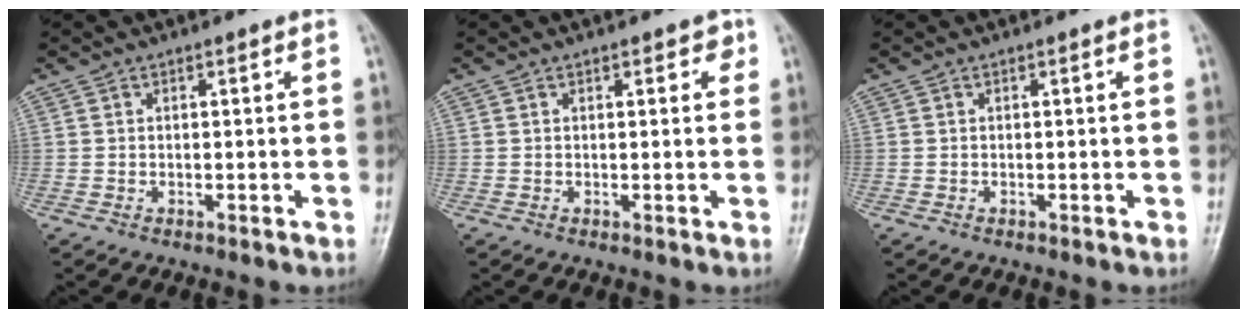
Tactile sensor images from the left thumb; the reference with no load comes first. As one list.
[{"total": 2.0, "force": [1.1, 1.2, 1.2], "torque": [0.003, -0.001, 0.011]}, {"total": 0.0}]